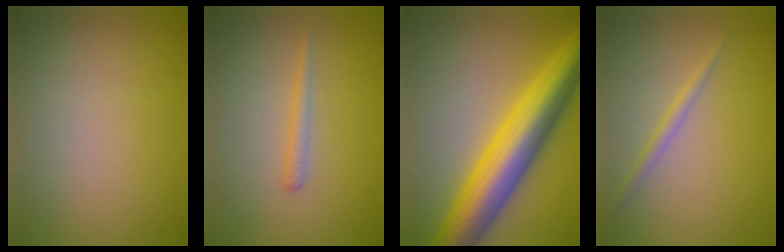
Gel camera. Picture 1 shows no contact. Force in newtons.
{"total": 1.2, "press": 1.2, "slide": 0.0}
{"total": 10.7, "press": 10.7, "slide": 0.2}
{"total": 1.3, "press": 1.3, "slide": 0.1}